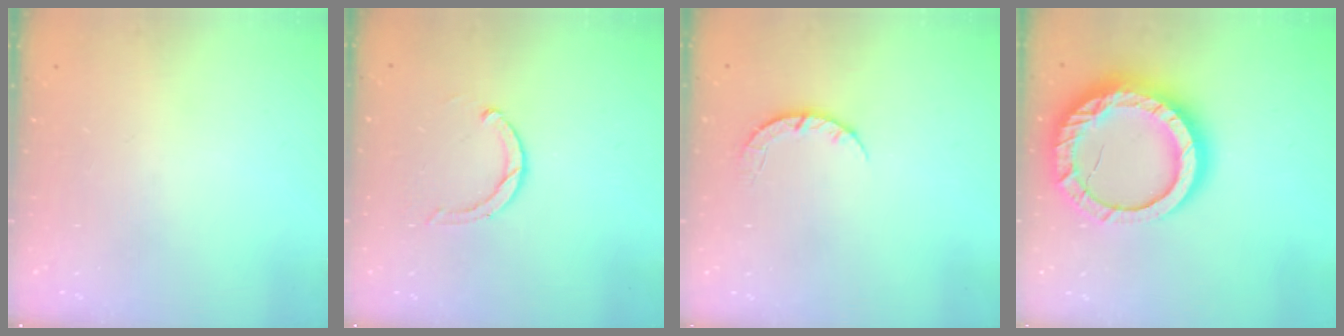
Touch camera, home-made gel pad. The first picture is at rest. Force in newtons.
{"total": 3.0, "press": 2.9, "slide": 0.5}
{"total": 4.0, "press": 4.0, "slide": 0.5}
{"total": 22.6, "press": 22.5, "slide": 2.2}